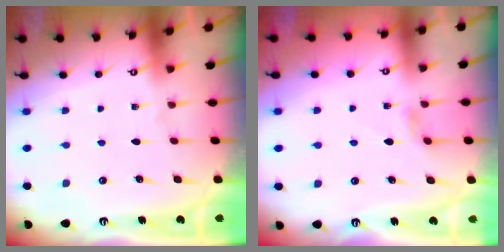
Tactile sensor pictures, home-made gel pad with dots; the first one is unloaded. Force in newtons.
{"total": 2.9, "press": 2.8, "slide": 0.4}